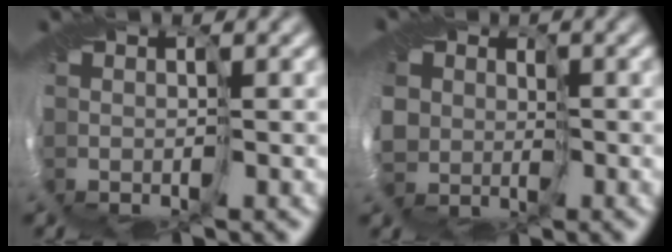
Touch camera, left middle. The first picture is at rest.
{"total": 3.4, "force": [-1.0, 3.2, 0.8], "torque": [-0.016, -0.011, -0.038]}